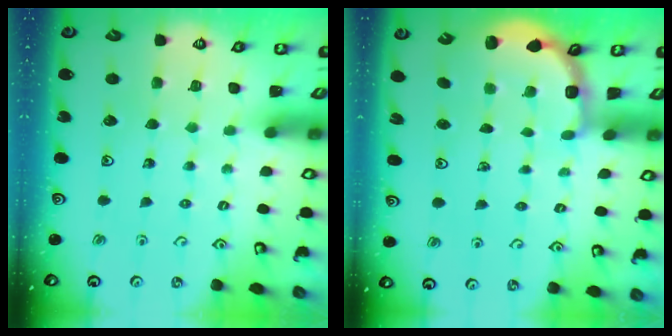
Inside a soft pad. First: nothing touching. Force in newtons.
{"total": 3.1, "press": 2.2, "slide": 2.1}